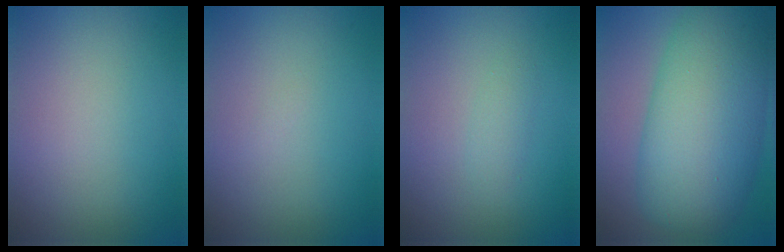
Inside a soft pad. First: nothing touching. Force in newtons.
{"total": 0.0}
{"total": 1.0, "press": 1.0, "slide": 0.1}
{"total": 12.1, "press": 12.1, "slide": 0.0}